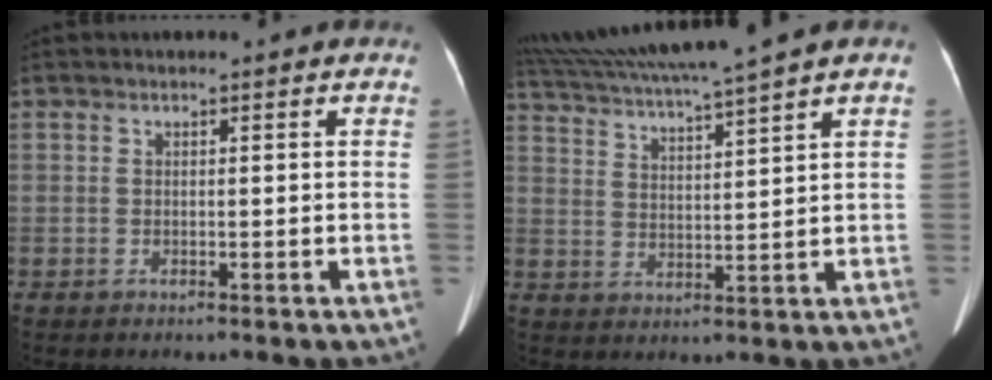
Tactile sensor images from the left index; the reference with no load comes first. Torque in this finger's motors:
{"motor_torque": [0.80, -1.34, 0.10, 0.04]}